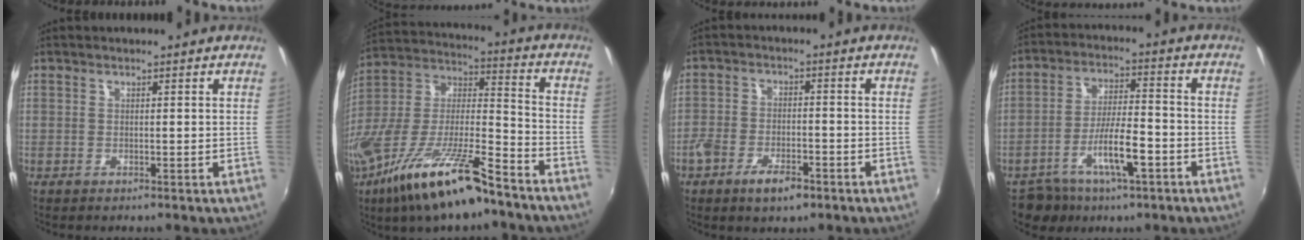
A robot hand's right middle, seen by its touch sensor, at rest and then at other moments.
{"total": 22.1, "force": [-14.2, 5.1, 16.1], "torque": [-0.306, -0.039, -0.257]}
{"total": 7.0, "force": [-4.4, 3.0, 4.6], "torque": [-0.106, -0.007, -0.081]}
{"total": 11.5, "force": [-5.9, 4.9, 8.5], "torque": [-0.165, 0.002, -0.091]}